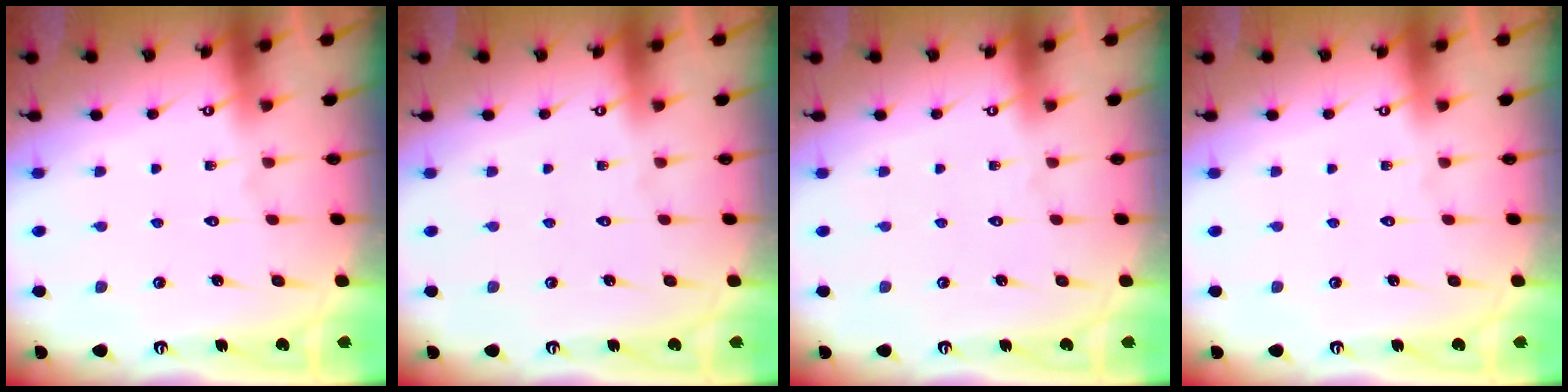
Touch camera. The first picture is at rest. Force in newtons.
{"total": 0.0}
{"total": 0.0}
{"total": 0.0}